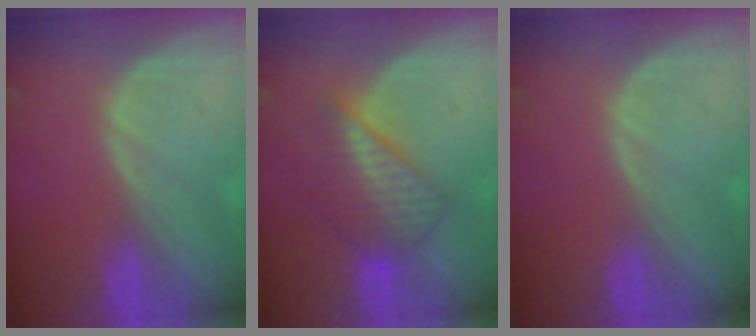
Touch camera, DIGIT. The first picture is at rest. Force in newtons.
{"total": 6.4, "press": 6.3, "slide": 0.7}
{"total": 0.0}